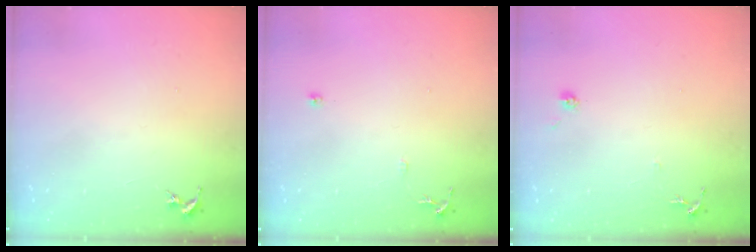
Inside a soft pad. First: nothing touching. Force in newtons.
{"total": 8.0, "press": 8.0, "slide": 0.8}
{"total": 6.9, "press": 6.8, "slide": 0.6}